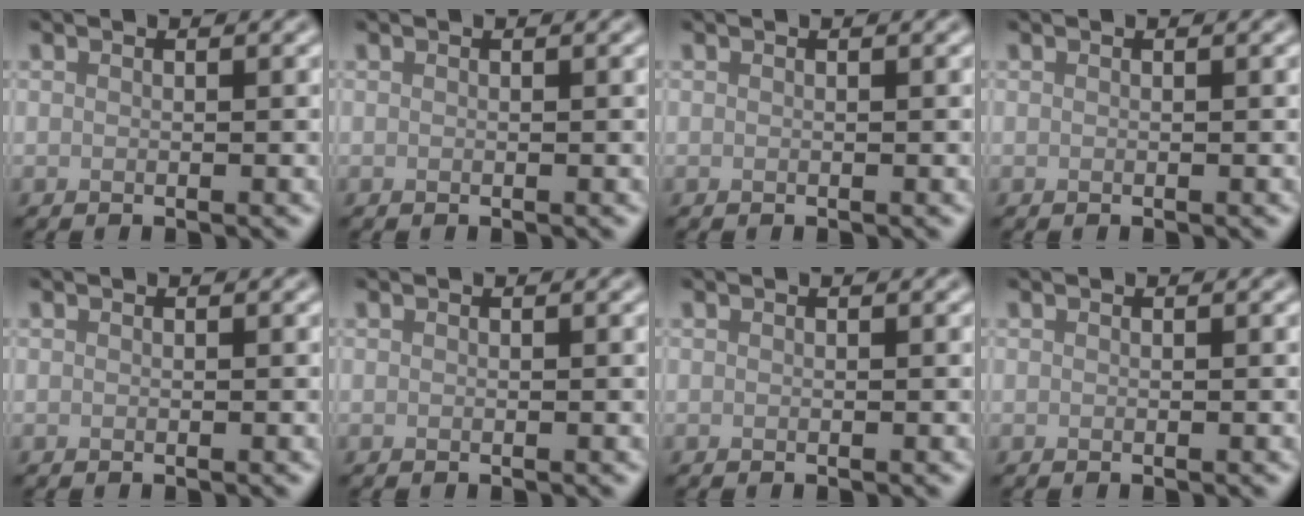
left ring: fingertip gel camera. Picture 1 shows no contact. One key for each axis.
{"total": 0.0}
{"total": 0.0}
{"total": 0.0}
{"total": 0.0}
{"total": 0.0}
{"total": 0.0}
{"total": 0.0}